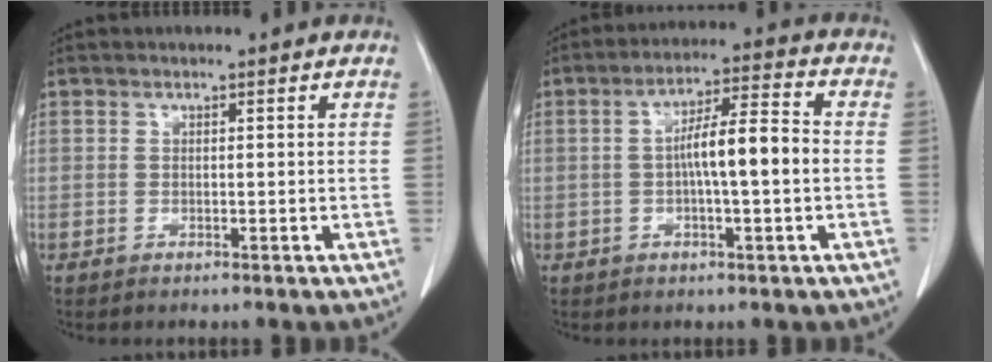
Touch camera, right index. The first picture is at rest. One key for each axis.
{"total": 9.0, "fx": -0.4, "fy": 1.0, "fz": 9.0, "tx": -0.154, "ty": 0.016, "tz": -0.014}